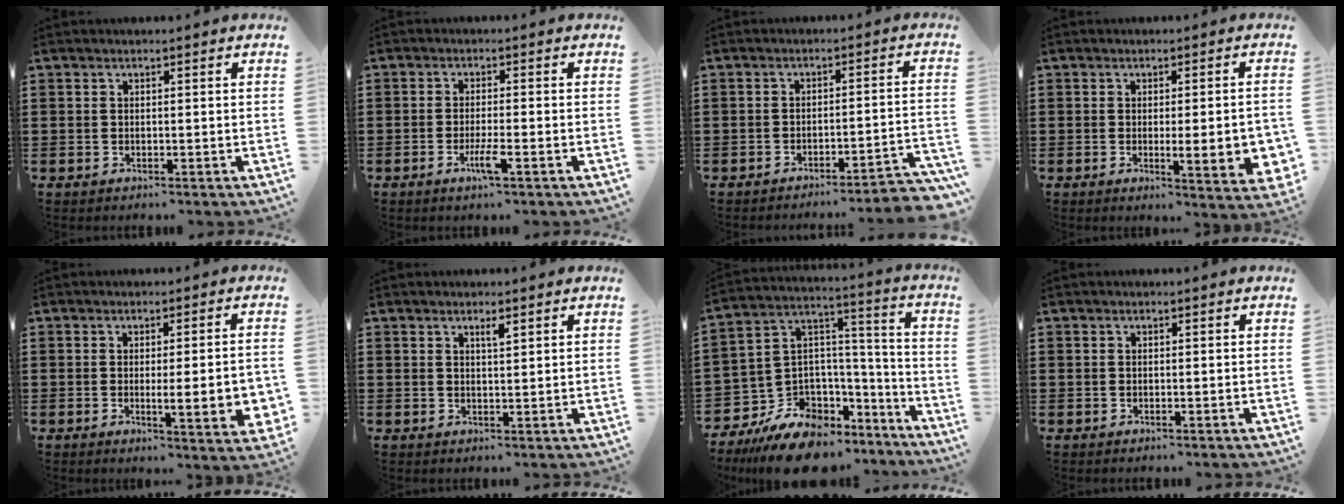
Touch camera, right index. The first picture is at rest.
{"total": 3.8, "force": [-1.7, 0.2, 3.4], "torque": [-0.068, -0.012, -0.033]}
{"total": 3.7, "force": [-3.3, -0.3, 1.5], "torque": [-0.029, -0.012, -0.069]}
{"total": 6.8, "force": [-0.8, 1.2, 6.6], "torque": [-0.094, -0.016, -0.010]}
{"total": 6.7, "force": [-0.7, 0.9, 6.6], "torque": [-0.094, -0.014, -0.011]}
{"total": 1.4, "force": [1.0, 0.2, 1.0], "torque": [-0.020, 0.000, 0.017]}
{"total": 10.8, "force": [-8.0, 6.5, 3.2], "torque": [-0.077, 0.023, -0.149]}
{"total": 0.0}